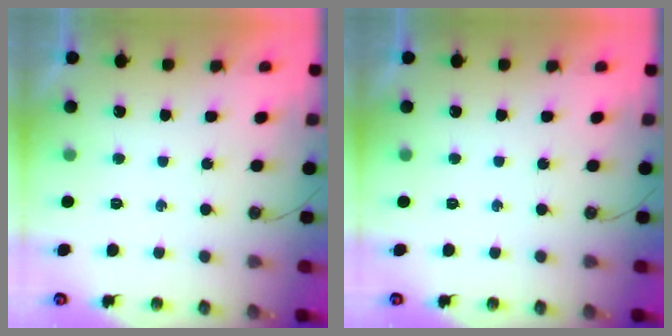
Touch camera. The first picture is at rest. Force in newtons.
{"total": 0.0}